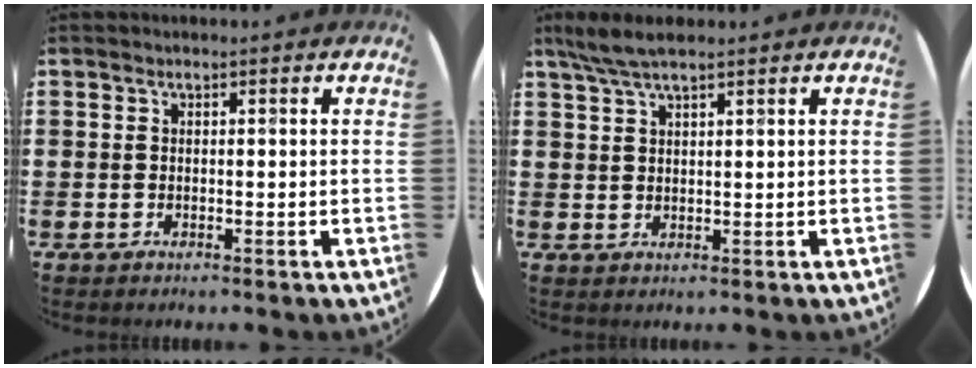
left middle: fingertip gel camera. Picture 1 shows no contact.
{"total": 4.0, "force": [3.1, 0.6, 2.4], "torque": [-0.054, 0.003, 0.057]}